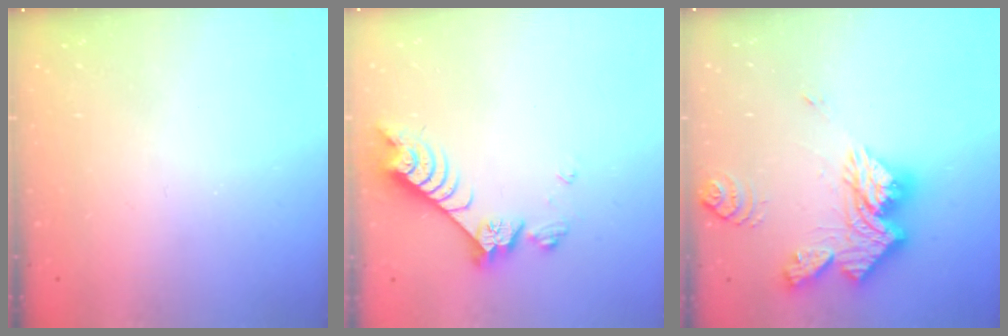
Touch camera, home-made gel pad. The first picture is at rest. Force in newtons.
{"total": 7.6, "press": 7.6, "slide": 0.8}
{"total": 19.3, "press": 19.1, "slide": 2.0}